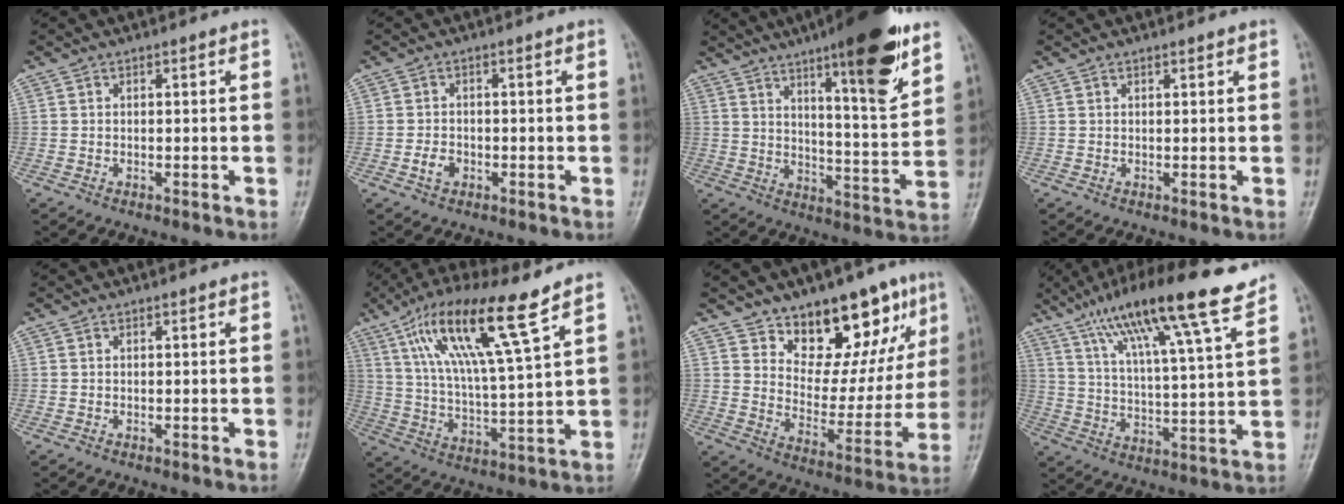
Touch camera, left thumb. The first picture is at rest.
{"total": 2.6, "force": [-1.0, 1.9, 1.4], "torque": [-0.021, 0.006, -0.019]}
{"total": 18.4, "force": [11.0, 3.3, 14.4], "torque": [-0.187, -0.063, 0.167]}
{"total": 0.6, "force": [0.5, 0.2, 0.2], "torque": [-0.007, -0.003, 0.006]}
{"total": 0.0}
{"total": 16.5, "force": [9.3, 2.0, 13.4], "torque": [-0.250, -0.030, 0.176]}
{"total": 17.4, "force": [10.8, 9.0, 10.3], "torque": [-0.069, -0.065, 0.168]}
{"total": 18.4, "force": [12.7, 1.5, 13.3], "torque": [-0.213, -0.043, 0.210]}